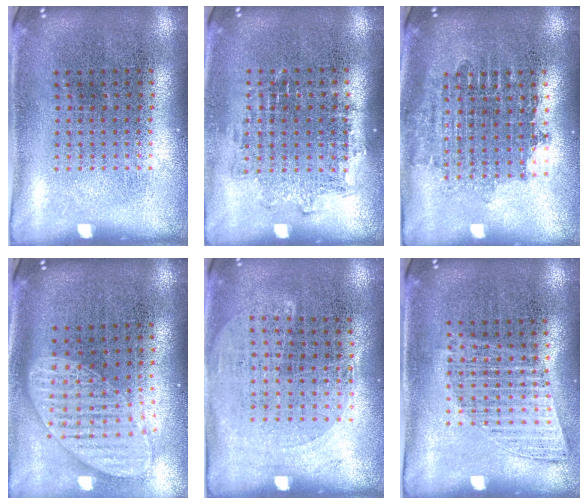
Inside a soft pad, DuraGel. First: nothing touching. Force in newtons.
{"total": 1.3, "press": 1.1, "slide": 0.7}
{"total": 1.6, "press": 1.3, "slide": 0.9}
{"total": 1.8, "press": 1.5, "slide": 1.0}
{"total": 1.3, "press": 1.0, "slide": 0.7}
{"total": 1.0, "press": 1.0, "slide": 0.2}